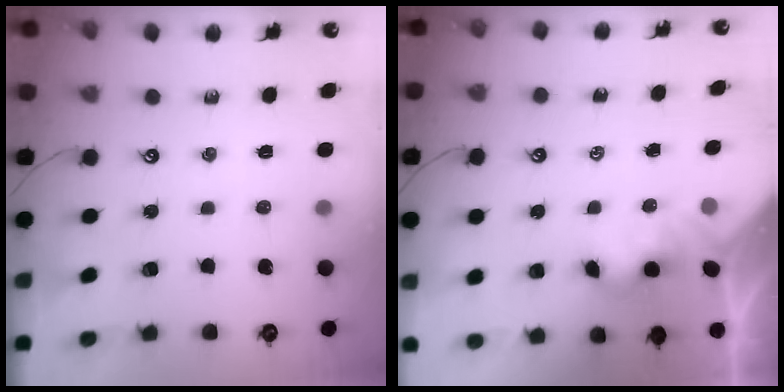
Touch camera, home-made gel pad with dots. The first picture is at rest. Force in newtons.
{"total": 3.6, "press": 3.6, "slide": 0.2}